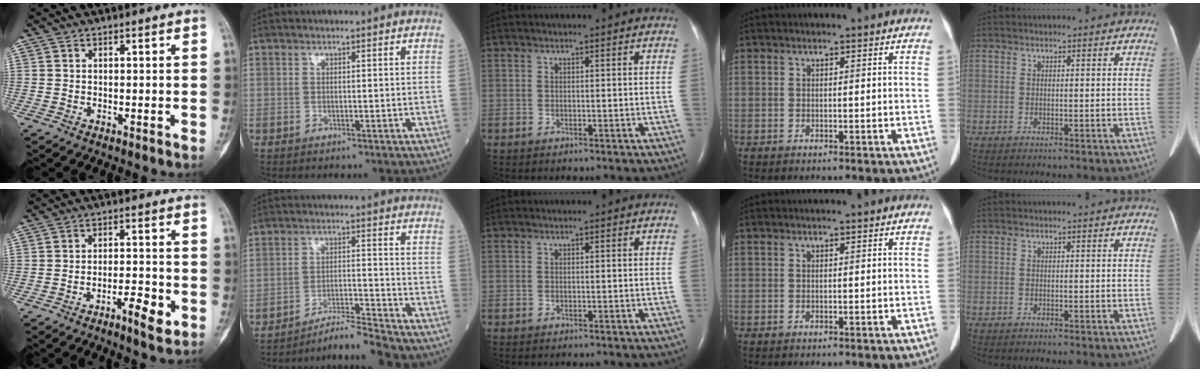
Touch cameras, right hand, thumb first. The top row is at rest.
{"thumb": {"total": 5.8, "force": [-2.8, 1.6, 4.8], "torque": [-0.071, 0.016, -0.044]}, "index": {"total": 6.2, "force": [-6.0, -0.9, 1.2], "torque": [-0.018, -0.004, -0.103]}}